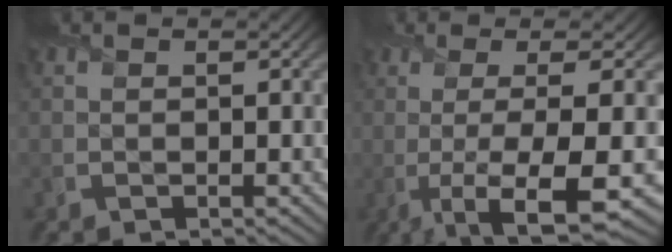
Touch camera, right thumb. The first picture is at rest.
{"total": 11.1, "force": [-2.5, 2.0, 10.6], "torque": [-0.153, 0.011, -0.038]}